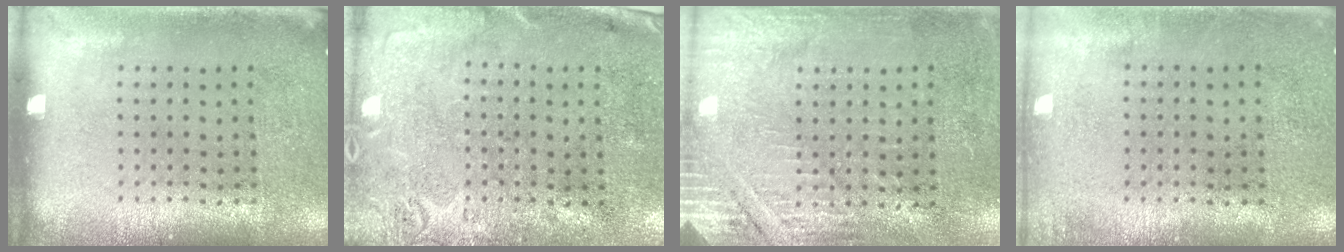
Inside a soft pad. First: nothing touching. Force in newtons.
{"total": 2.9, "press": 2.2, "slide": 1.8}
{"total": 2.8, "press": 2.7, "slide": 0.8}
{"total": 0.7, "press": 0.7, "slide": 0.1}